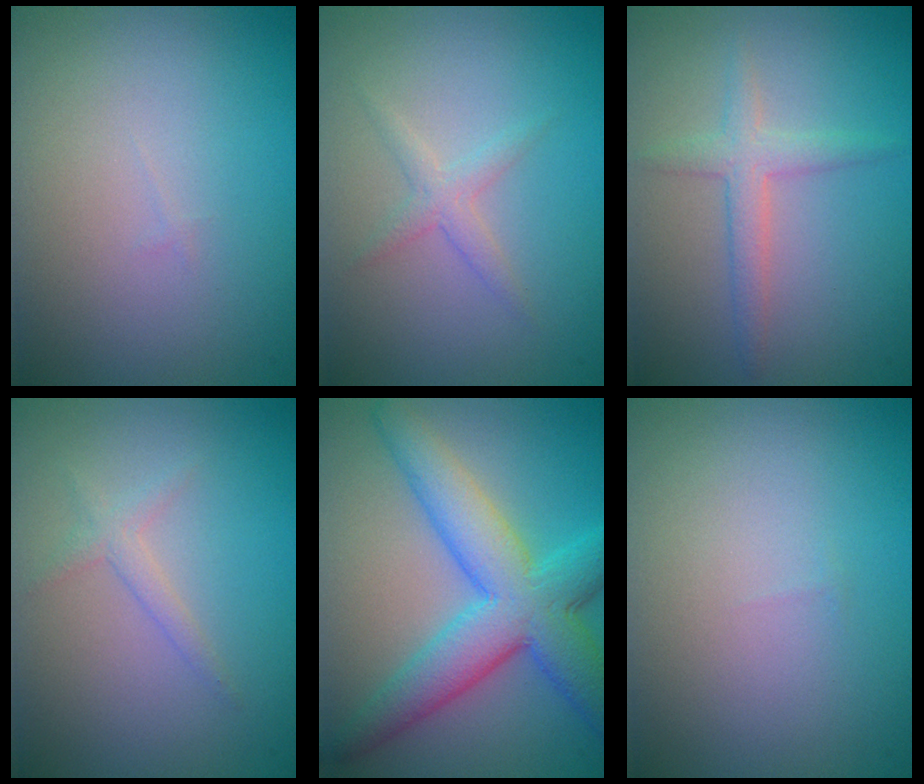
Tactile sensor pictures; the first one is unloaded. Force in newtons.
{"total": 1.5, "press": 1.5, "slide": 0.1}
{"total": 2.2, "press": 2.2, "slide": 0.0}
{"total": 1.3, "press": 1.3, "slide": 0.1}
{"total": 7.9, "press": 7.9, "slide": 0.3}
{"total": 0.0}